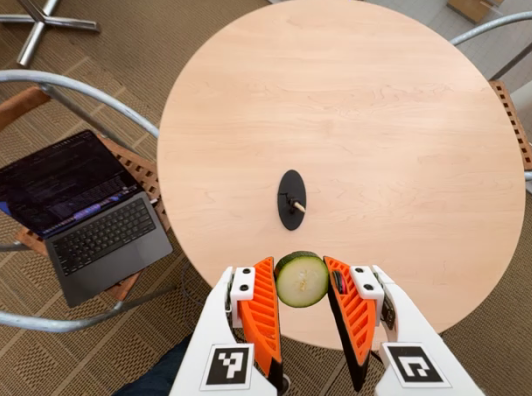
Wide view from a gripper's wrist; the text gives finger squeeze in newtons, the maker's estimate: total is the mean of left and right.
{"total": 8.2, "left": 7.7, "right": 8.6}